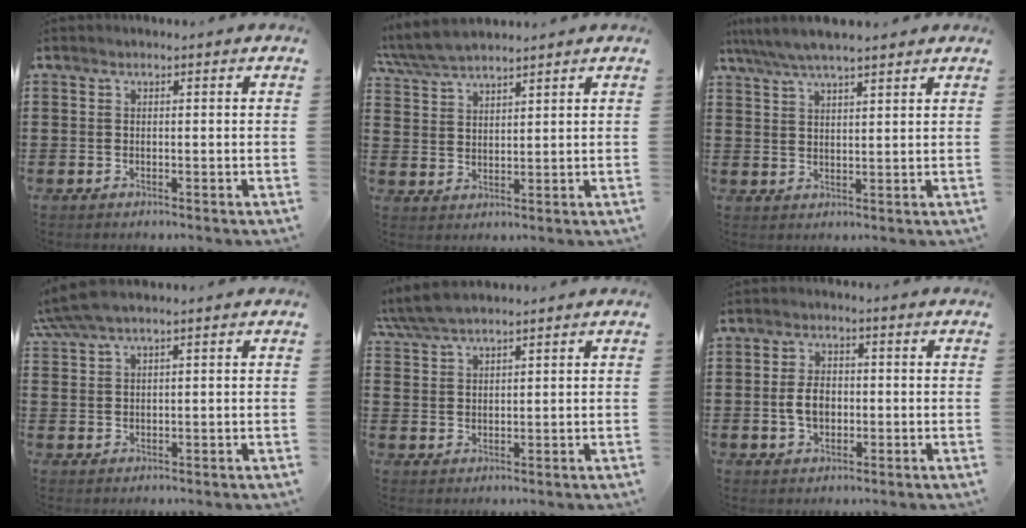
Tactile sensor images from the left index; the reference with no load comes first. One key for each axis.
{"total": 5.4, "fx": 4.9, "fy": 1.1, "fz": 1.8, "tx": -0.052, "ty": -0.010, "tz": 0.092}
{"total": 4.7, "fx": 4.0, "fy": 0.6, "fz": 2.4, "tx": -0.057, "ty": -0.009, "tz": 0.070}
{"total": 3.5, "fx": 2.7, "fy": 0.4, "fz": 2.3, "tx": -0.052, "ty": 0.004, "tz": 0.049}
{"total": 4.5, "fx": 4.0, "fy": 0.9, "fz": 1.9, "tx": -0.050, "ty": -0.003, "tz": 0.076}
{"total": 4.7, "fx": -0.5, "fy": 3.0, "fz": 3.6, "tx": -0.069, "ty": 0.002, "tz": -0.014}